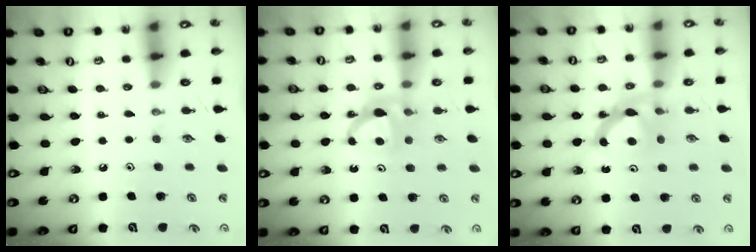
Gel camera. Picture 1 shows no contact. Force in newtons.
{"total": 7.2, "press": 7.2, "slide": 0.2}
{"total": 7.2, "press": 7.2, "slide": 0.5}